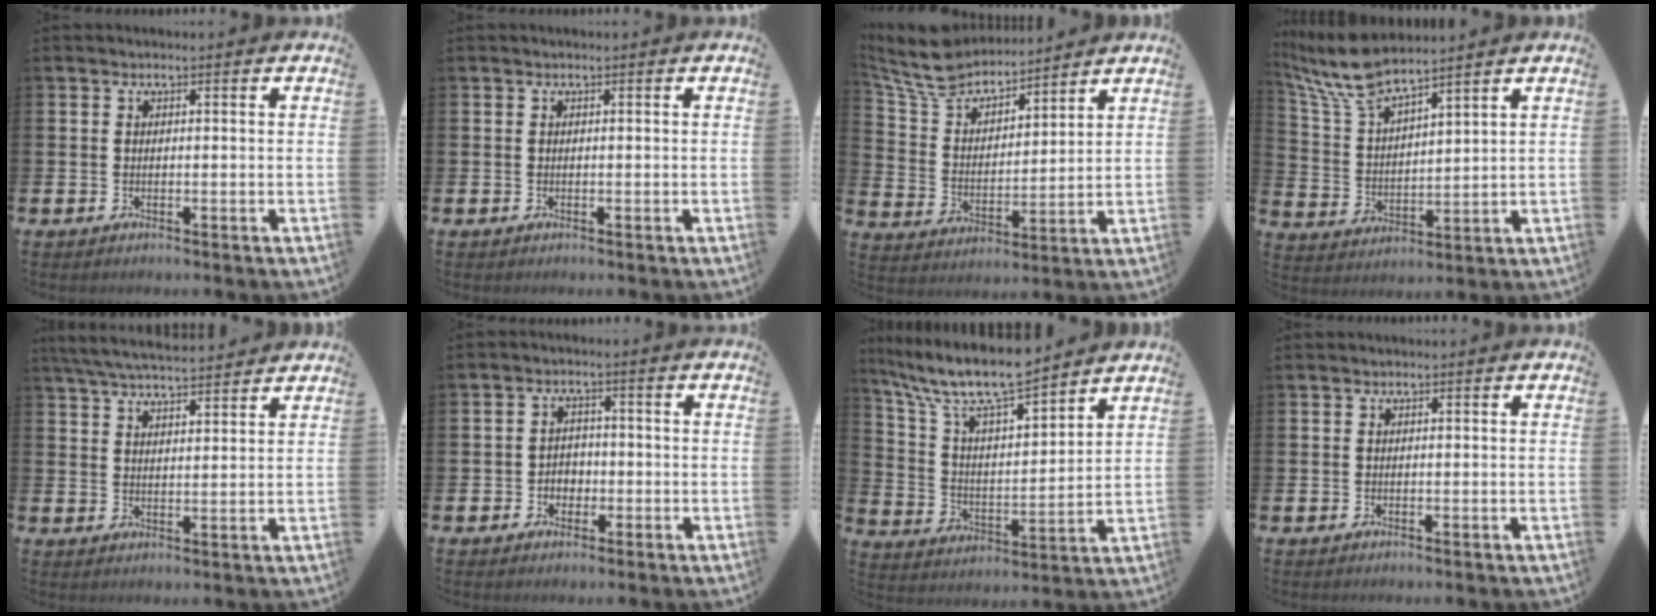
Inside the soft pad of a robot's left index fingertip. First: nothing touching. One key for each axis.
{"total": 0.0}
{"total": 8.0, "fx": 7.4, "fy": 2.6, "fz": 1.6, "tx": -0.076, "ty": -0.046, "tz": 0.134}
{"total": 8.4, "fx": 7.7, "fy": 1.3, "fz": 3.0, "tx": -0.096, "ty": -0.033, "tz": 0.141}
{"total": 5.7, "fx": 5.5, "fy": 0.5, "fz": 1.4, "tx": -0.049, "ty": -0.023, "tz": 0.101}
{"total": 2.5, "fx": -0.9, "fy": 2.2, "fz": 0.9, "tx": -0.013, "ty": 0.003, "tz": -0.025}
{"total": 10.8, "fx": 9.7, "fy": 1.9, "fz": 4.4, "tx": -0.130, "ty": -0.055, "tz": 0.171}
{"total": 0.0}